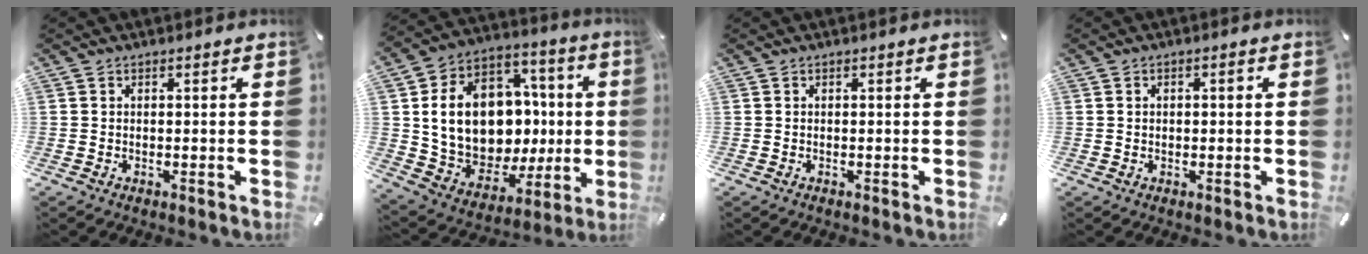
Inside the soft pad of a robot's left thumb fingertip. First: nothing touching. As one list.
[{"total": 19.2, "force": [1.6, 15.2, 11.6], "torque": [-0.236, -0.017, 0.049]}, {"total": 0.0}, {"total": 1.4, "force": [0.2, 0.7, 1.2], "torque": [-0.017, 0.002, -0.001]}]